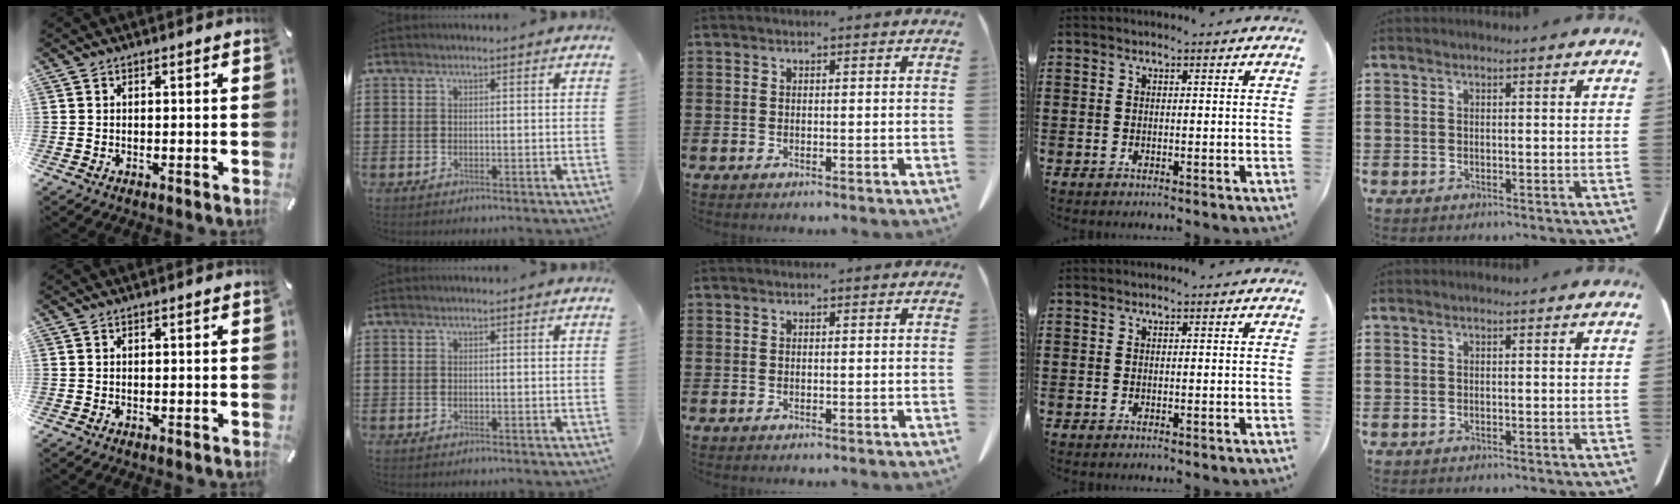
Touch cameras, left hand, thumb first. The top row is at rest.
{}